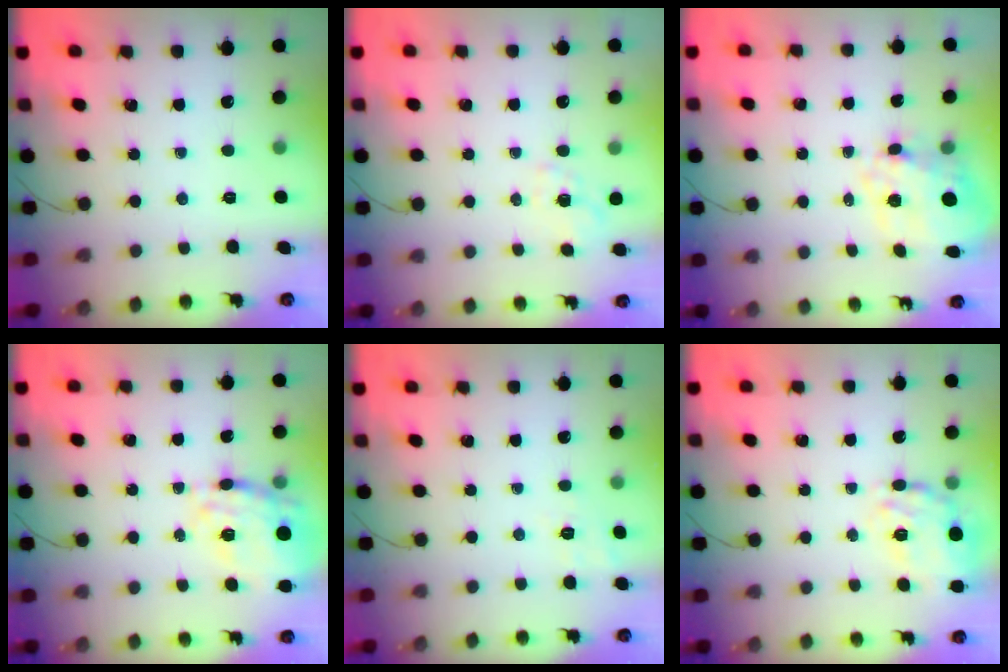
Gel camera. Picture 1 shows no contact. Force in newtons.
{"total": 2.1, "press": 1.7, "slide": 1.1}
{"total": 13.1, "press": 12.7, "slide": 3.2}
{"total": 20.5, "press": 20.2, "slide": 3.8}
{"total": 2.4, "press": 1.2, "slide": 2.1}
{"total": 19.9, "press": 19.7, "slide": 3.0}